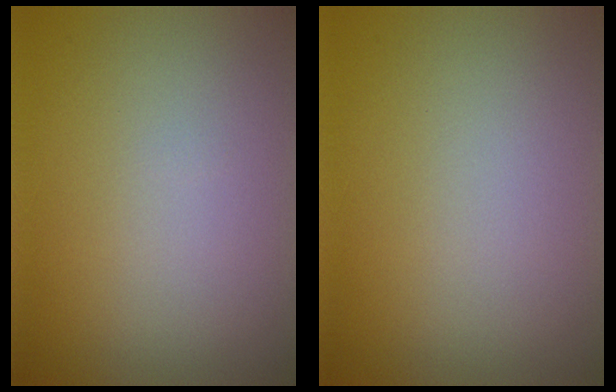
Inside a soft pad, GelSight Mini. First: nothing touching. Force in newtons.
{"total": 0.0}